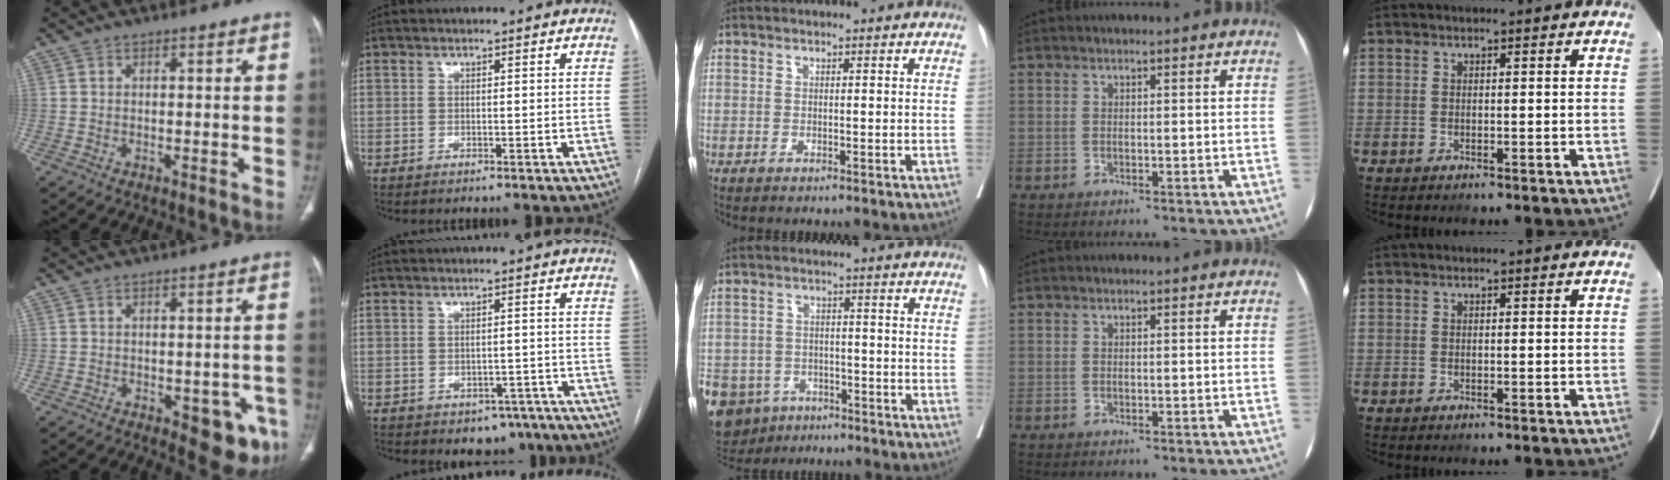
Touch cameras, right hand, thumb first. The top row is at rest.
{"thumb": {"total": 8.6, "force": [-3.4, 4.2, 6.6], "torque": [-0.046, 0.002, -0.035]}, "index": {"total": 4.4, "force": [-2.8, 3.0, 1.5], "torque": [-0.006, 0.012, -0.028]}, "middle": {"total": 15.9, "force": [-9.8, 11.2, 5.6], "torque": [-0.163, -0.003, -0.138]}}